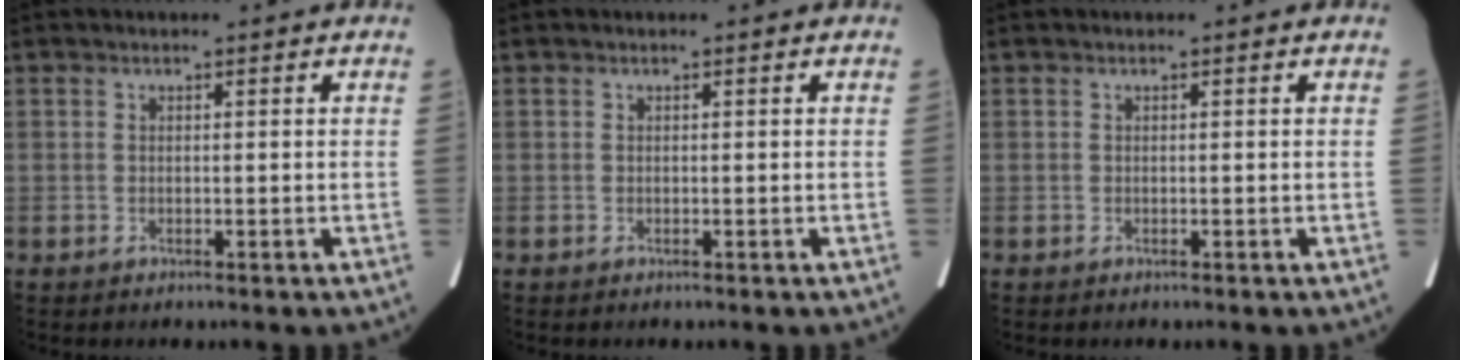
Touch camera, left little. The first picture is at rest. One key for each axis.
{"total": 0.0}
{"total": 0.0}